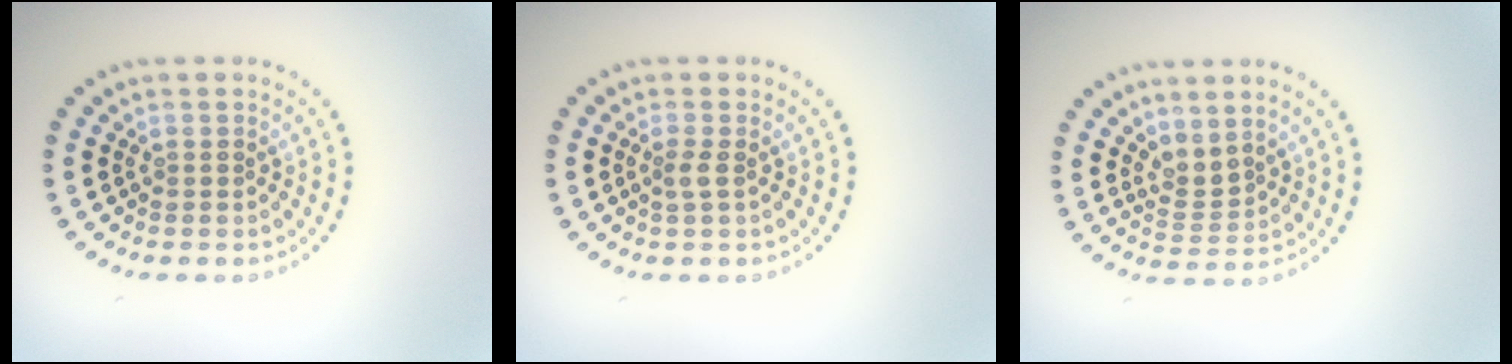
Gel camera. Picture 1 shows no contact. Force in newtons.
{"total": 1.1, "press": 0.8, "slide": 0.7}
{"total": 2.0, "press": 1.4, "slide": 1.4}